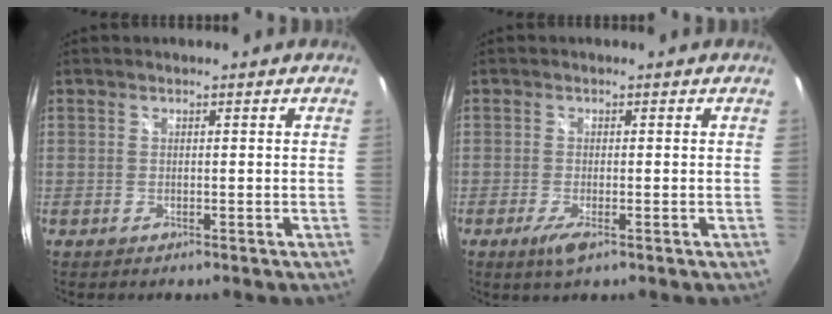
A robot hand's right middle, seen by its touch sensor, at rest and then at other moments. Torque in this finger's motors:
{"motor_torque": [0.63, -0.66, 0.16, 0.05]}